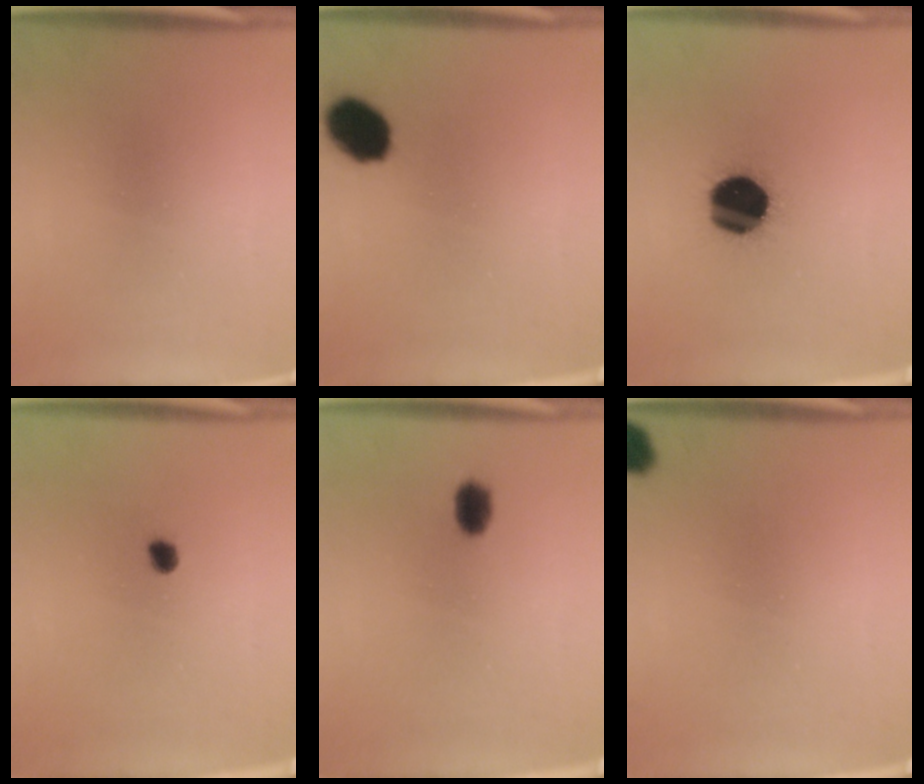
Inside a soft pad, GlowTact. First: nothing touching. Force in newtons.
{"total": 8.4}
{"total": 18.5}
{"total": 1.9}
{"total": 2.8}
{"total": 4.4}